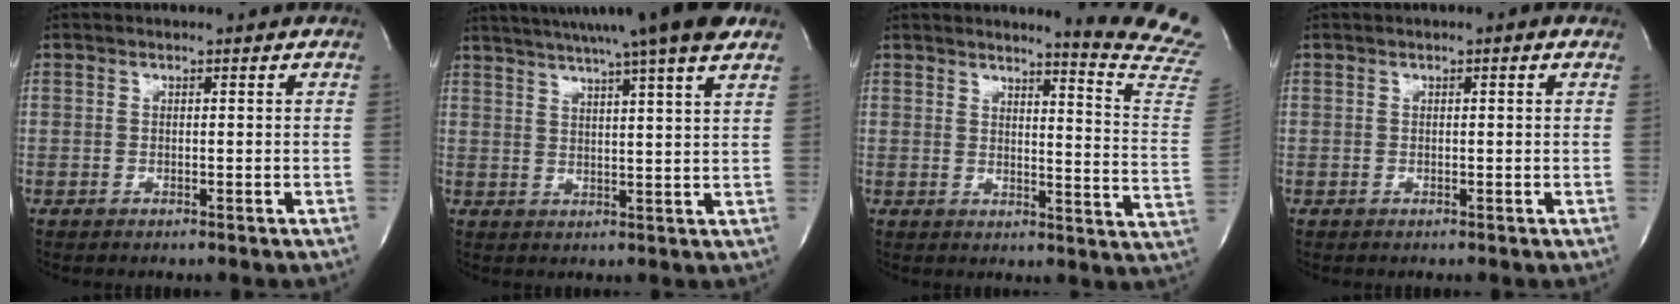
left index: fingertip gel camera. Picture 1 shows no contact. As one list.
[{"total": 17.2, "force": [13.9, -0.6, 10.1], "torque": [-0.170, 0.010, 0.185]}, {"total": 13.1, "force": [12.5, -2.5, 3.0], "torque": [-0.041, -0.152, 0.123]}, {"total": 0.8, "force": [0.1, 0.2, 0.7], "torque": [-0.016, -0.001, -0.003]}]